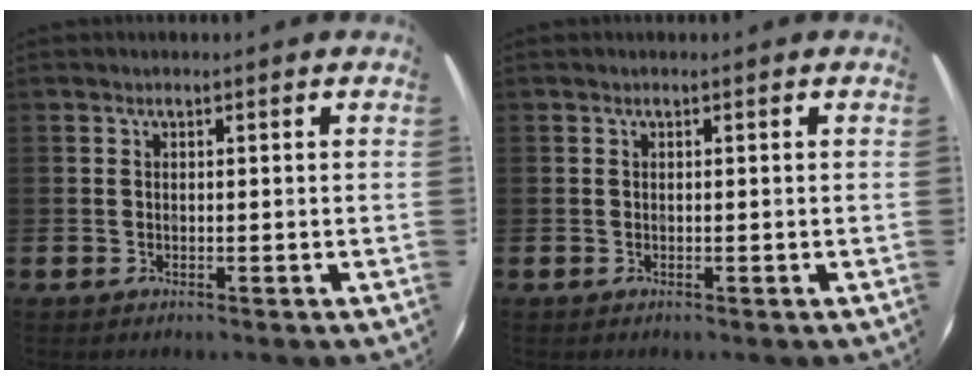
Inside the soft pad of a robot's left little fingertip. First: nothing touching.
{"total": 0.0}